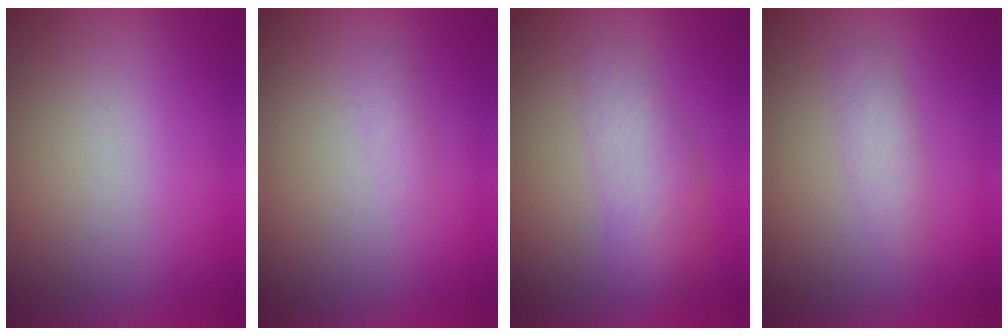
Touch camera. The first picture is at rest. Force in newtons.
{"total": 1.1}
{"total": 3.0}
{"total": 2.3}